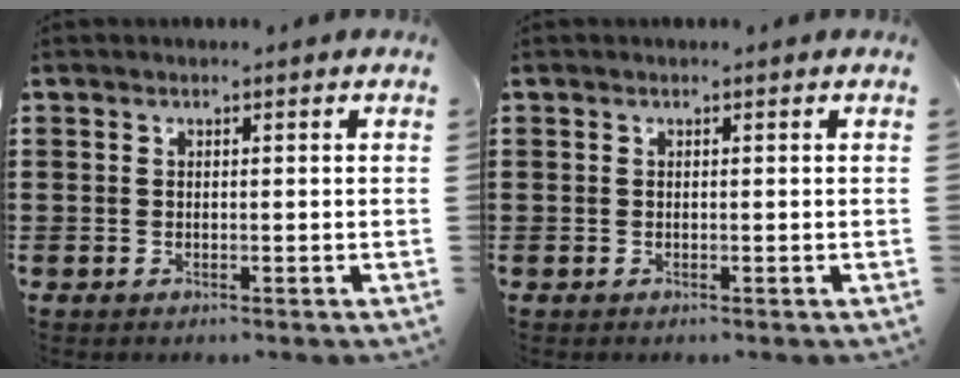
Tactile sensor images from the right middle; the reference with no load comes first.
{"total": 0.0}